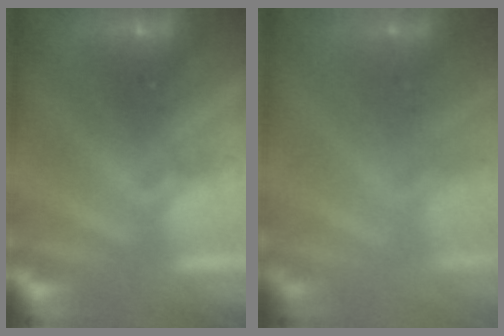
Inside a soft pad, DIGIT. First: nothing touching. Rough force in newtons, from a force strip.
{"total": 2.0}